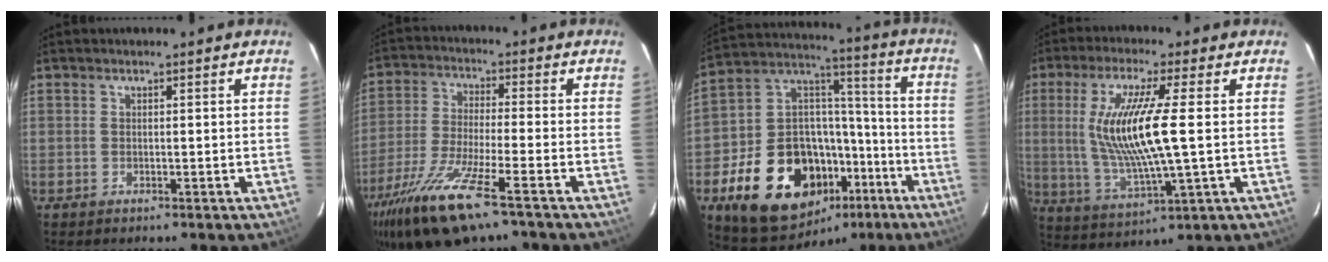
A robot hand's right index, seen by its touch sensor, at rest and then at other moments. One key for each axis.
{"total": 15.6, "fx": -10.4, "fy": 2.3, "fz": 11.4, "tx": -0.240, "ty": -0.046, "tz": -0.195}
{"total": 24.7, "fx": -12.0, "fy": 16.6, "fz": 13.8, "tx": -0.292, "ty": 0.046, "tz": -0.165}
{"total": 14.4, "fx": 1.2, "fy": 1.4, "fz": 14.3, "tx": -0.278, "ty": -0.014, "tz": 0.035}